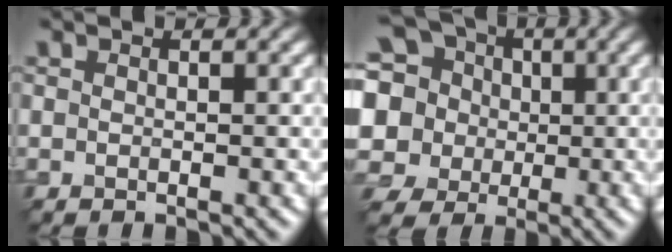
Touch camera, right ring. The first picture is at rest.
{"total": 14.0, "force": [1.6, 12.8, 5.4], "torque": [-0.175, 0.029, -0.005]}